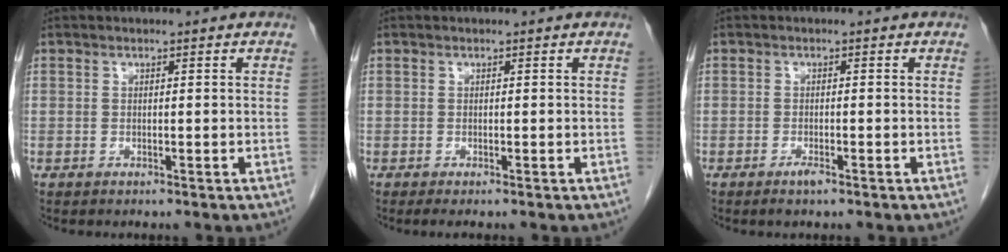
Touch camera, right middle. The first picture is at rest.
{"total": 0.7, "force": [-0.5, -0.1, 0.4], "torque": [-0.008, -0.002, -0.007]}
{"total": 1.4, "force": [-1.0, 0.2, 1.0], "torque": [-0.021, -0.002, -0.017]}